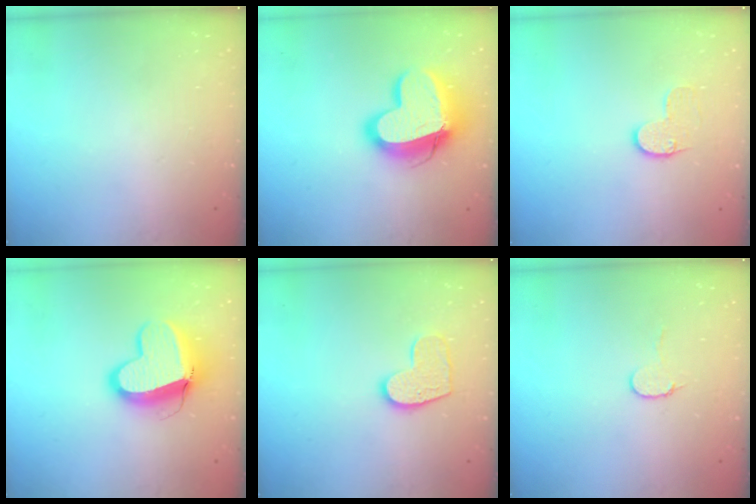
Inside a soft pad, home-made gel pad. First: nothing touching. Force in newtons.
{"total": 16.8, "press": 16.7, "slide": 1.8}
{"total": 6.3, "press": 6.3, "slide": 0.3}
{"total": 15.6, "press": 15.5, "slide": 1.5}
{"total": 9.8, "press": 9.8, "slide": 0.3}
{"total": 5.9, "press": 5.9, "slide": 0.5}